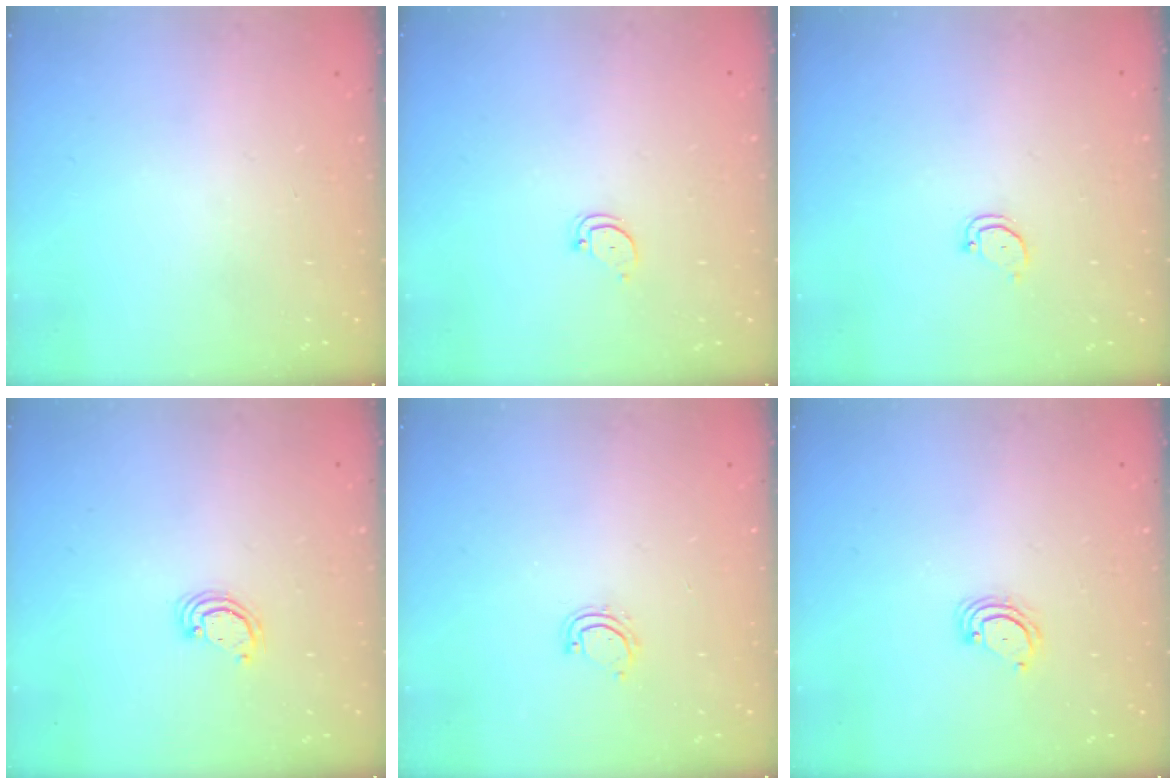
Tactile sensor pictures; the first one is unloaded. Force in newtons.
{"total": 2.3, "press": 2.3, "slide": 0.2}
{"total": 2.5, "press": 2.5, "slide": 0.3}
{"total": 2.3, "press": 2.3, "slide": 0.3}
{"total": 4.5, "press": 4.4, "slide": 0.4}
{"total": 2.3, "press": 2.3, "slide": 0.2}